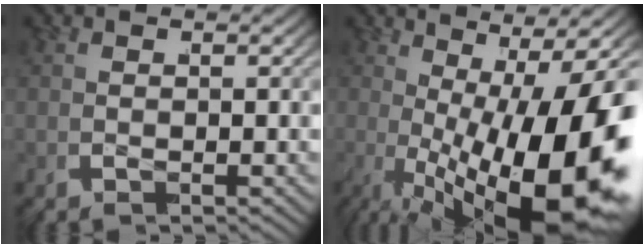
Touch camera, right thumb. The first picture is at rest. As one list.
[{"total": 18.1, "force": [-3.8, 9.8, 14.7], "torque": [-0.252, -0.053, -0.023]}]